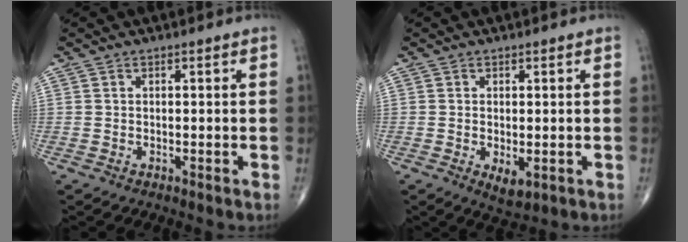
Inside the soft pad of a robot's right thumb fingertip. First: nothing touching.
{"total": 3.4, "force": [-0.8, 1.7, 2.9], "torque": [-0.044, -0.010, -0.006]}